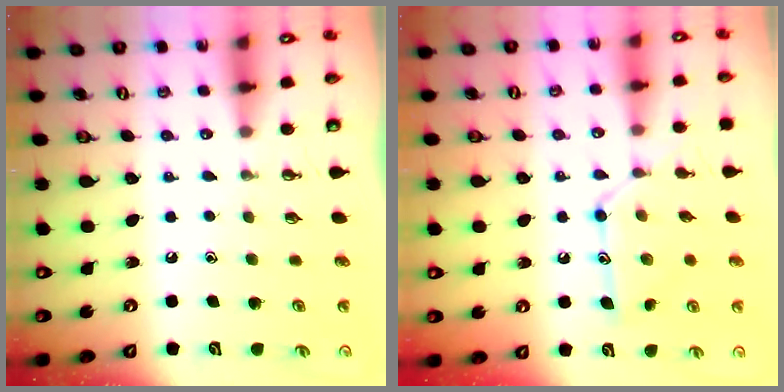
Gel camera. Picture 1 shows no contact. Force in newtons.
{"total": 11.6, "press": 11.6, "slide": 0.2}